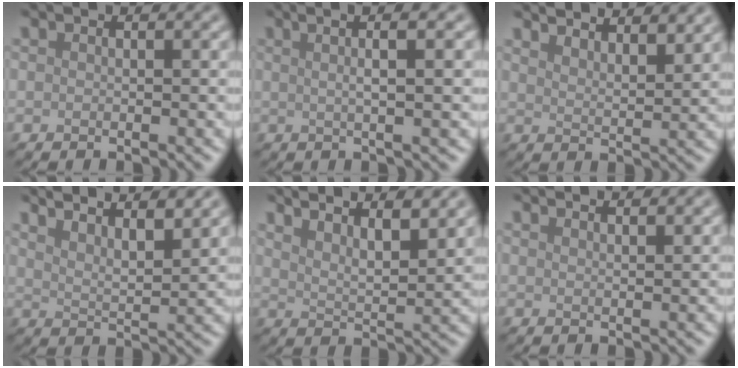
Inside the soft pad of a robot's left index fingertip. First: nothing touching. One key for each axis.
{"total": 6.0, "fx": 2.2, "fy": 2.0, "fz": 5.2, "tx": -0.063, "ty": 0.023, "tz": 0.004}
{"total": 6.8, "fx": 5.9, "fy": 1.7, "fz": 2.9, "tx": -0.025, "ty": 0.016, "tz": 0.061}
{"total": 8.4, "fx": 6.7, "fy": 2.3, "fz": 4.4, "tx": -0.038, "ty": 0.020, "tz": 0.063}
{"total": 8.0, "fx": 6.2, "fy": 2.3, "fz": 4.5, "tx": -0.038, "ty": 0.020, "tz": 0.058}
{"total": 2.8, "fx": 2.3, "fy": 0.9, "fz": 1.3, "tx": 0.008, "ty": 0.011, "tz": 0.006}